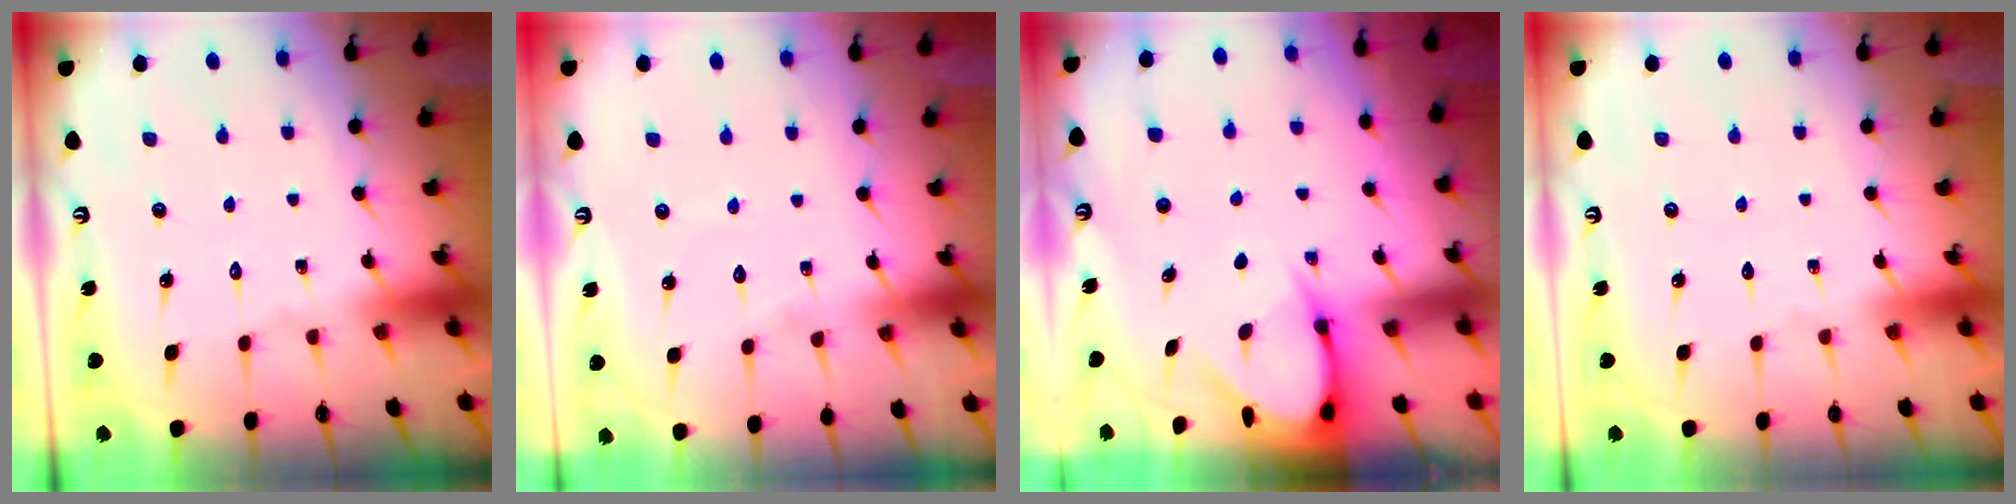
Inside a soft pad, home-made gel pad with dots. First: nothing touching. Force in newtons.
{"total": 2.6, "press": 2.5, "slide": 0.2}
{"total": 4.9, "press": 4.9, "slide": 0.3}
{"total": 0.0}